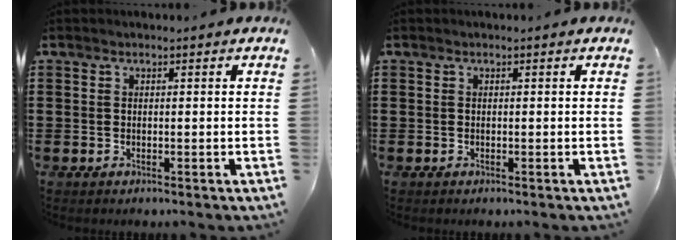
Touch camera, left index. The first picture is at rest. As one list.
[{"total": 0.0}]